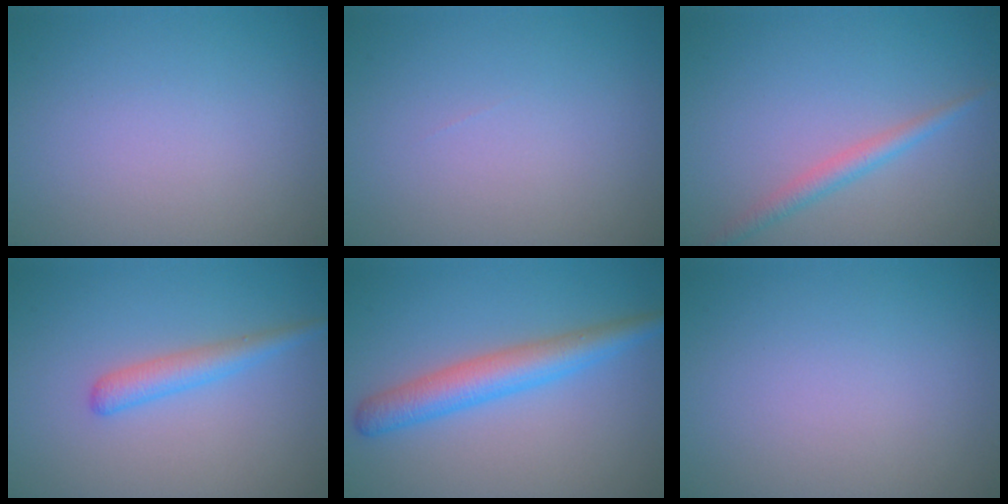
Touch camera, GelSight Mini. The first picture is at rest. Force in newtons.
{"total": 0.0}
{"total": 2.0, "press": 2.0, "slide": 0.1}
{"total": 2.2, "press": 2.2, "slide": 0.1}
{"total": 4.2, "press": 4.2, "slide": 0.1}
{"total": 0.0}